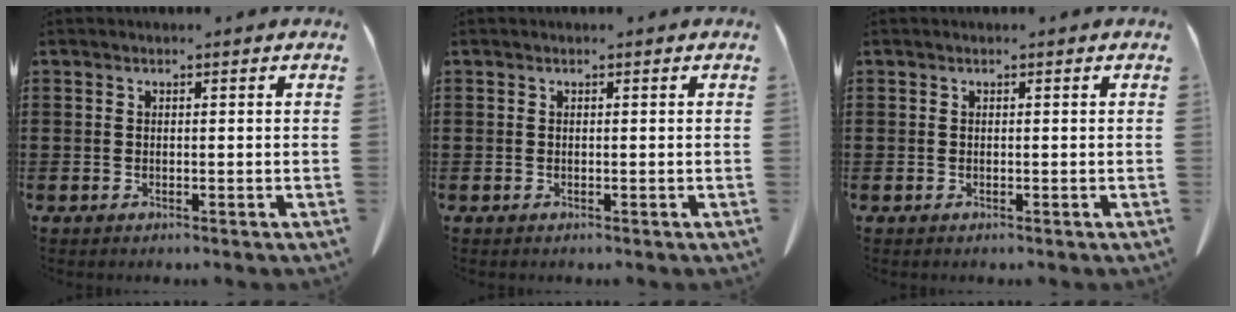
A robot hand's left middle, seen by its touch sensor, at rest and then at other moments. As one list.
[{"total": 0.0}, {"total": 0.0}]